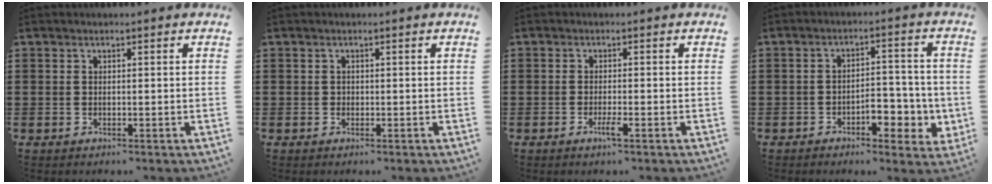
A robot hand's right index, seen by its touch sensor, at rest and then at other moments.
{"total": 0.6, "force": [-0.2, 0.5, 0.2], "torque": [-0.005, 0.003, -0.005]}
{"total": 2.1, "force": [-1.2, 0.1, 1.7], "torque": [-0.036, -0.003, -0.024]}
{"total": 5.8, "force": [-2.5, 3.1, 4.3], "torque": [-0.056, 0.006, -0.049]}